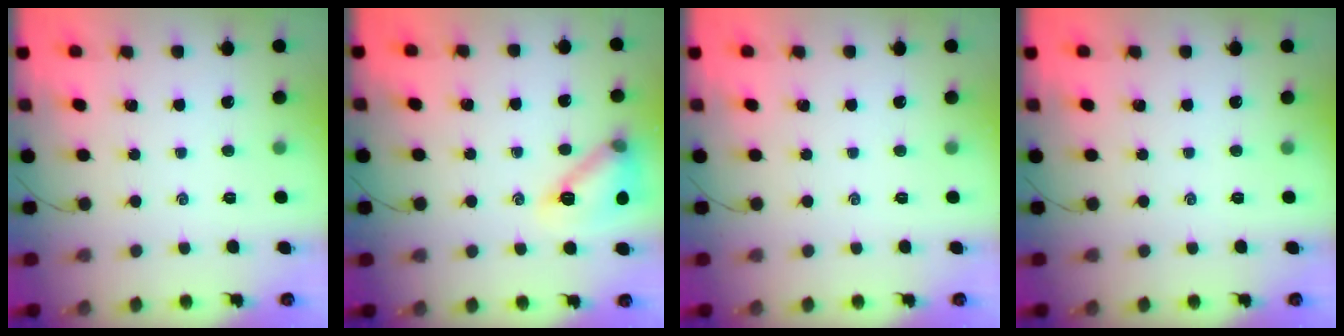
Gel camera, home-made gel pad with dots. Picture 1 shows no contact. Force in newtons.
{"total": 13.7, "press": 13.6, "slide": 1.0}
{"total": 0.0}
{"total": 0.0}